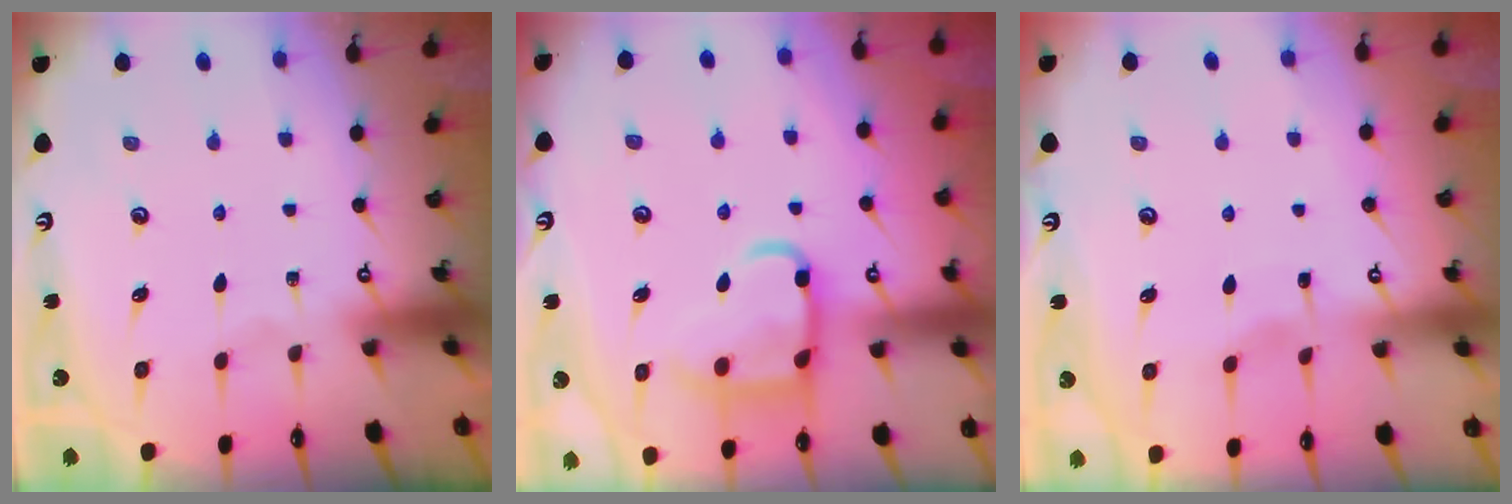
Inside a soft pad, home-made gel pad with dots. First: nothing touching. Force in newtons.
{"total": 13.1, "press": 13.0, "slide": 1.5}
{"total": 2.8, "press": 2.8, "slide": 0.4}